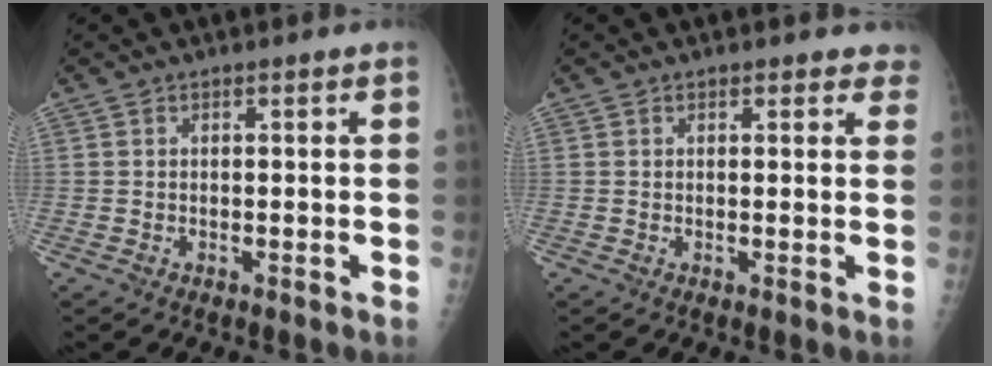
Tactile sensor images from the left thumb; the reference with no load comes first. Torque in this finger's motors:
{"motor_torque": [0.01, -0.06, -0.11, -0.14, 0.02]}